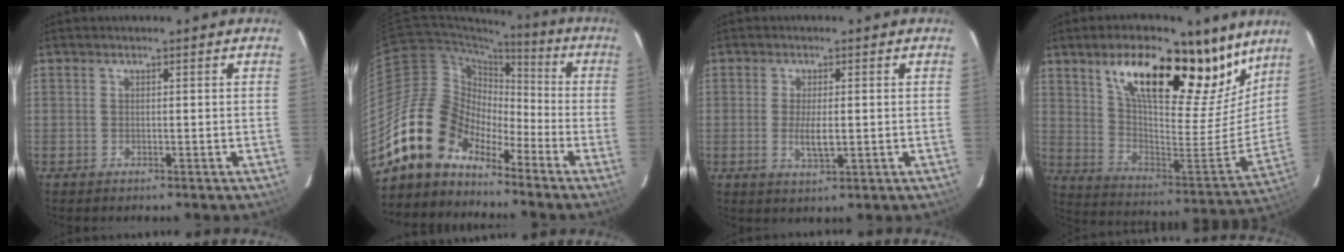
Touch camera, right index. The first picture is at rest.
{"total": 13.7, "force": [-10.2, 8.0, 4.3], "torque": [-0.088, 0.031, -0.198]}
{"total": 4.0, "force": [-0.4, 1.3, 3.8], "torque": [-0.074, -0.011, -0.006]}
{"total": 27.1, "force": [18.1, 10.2, 17.4], "torque": [-0.266, -0.002, 0.308]}